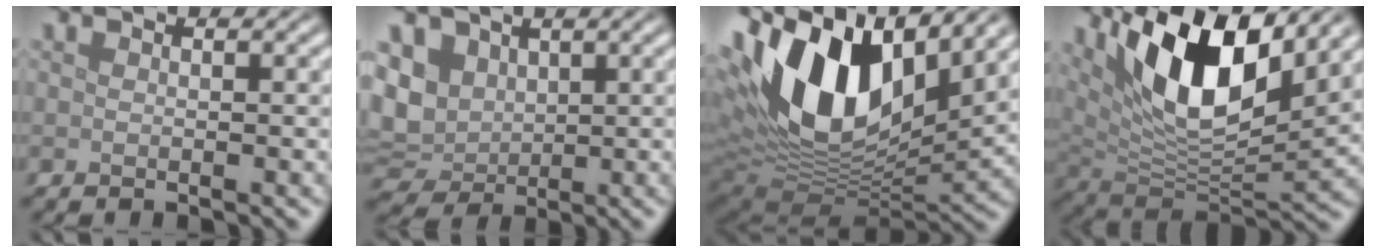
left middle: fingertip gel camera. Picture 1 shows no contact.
{"total": 5.3, "force": [1.4, 4.3, 2.9], "torque": [-0.079, 0.001, 0.019]}
{"total": 15.7, "force": [5.6, 8.5, 12.0], "torque": [-0.233, 0.013, 0.100]}
{"total": 11.7, "force": [5.6, 4.5, 9.2], "torque": [-0.161, -0.005, 0.107]}